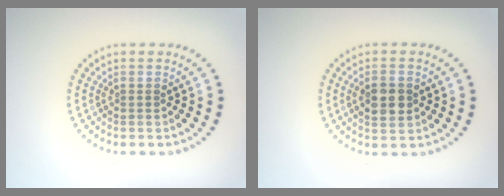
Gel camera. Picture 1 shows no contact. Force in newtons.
{"total": 3.1, "press": 3.1, "slide": 0.2}